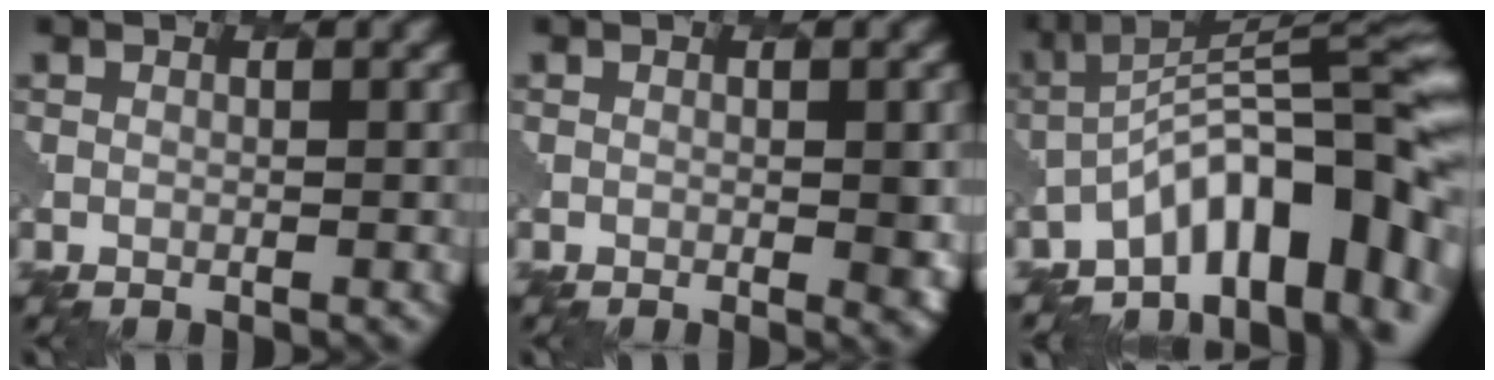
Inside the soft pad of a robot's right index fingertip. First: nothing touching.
{"total": 1.9, "force": [0.1, 0.4, 1.9], "torque": [-0.027, -0.003, 0.003]}
{"total": 12.6, "force": [-6.2, 4.3, 10.1], "torque": [-0.138, 0.023, -0.104]}